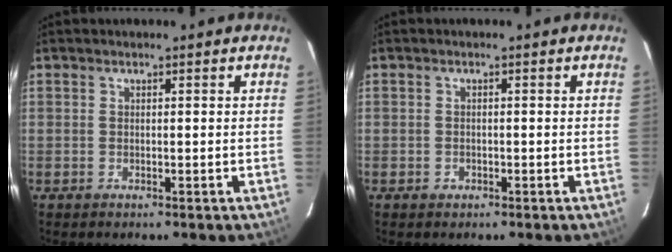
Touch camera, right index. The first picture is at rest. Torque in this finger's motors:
{"motor_torque": [0.07, -0.07, 0.04, 0.01]}